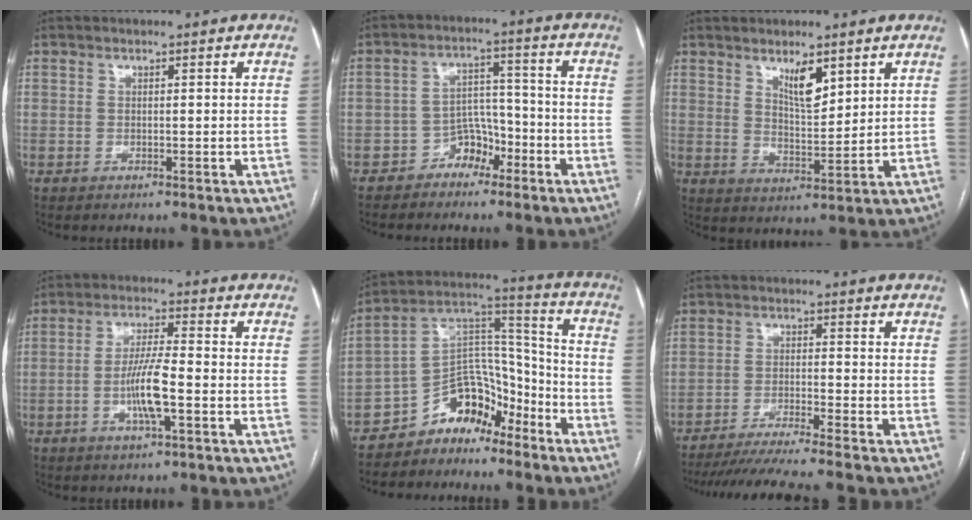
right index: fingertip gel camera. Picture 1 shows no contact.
{"total": 5.2, "force": [-3.4, 3.4, 1.9], "torque": [-0.022, 0.020, -0.056]}
{"total": 5.5, "force": [3.4, 1.5, 4.0], "torque": [-0.075, -0.008, 0.067]}
{"total": 7.6, "force": [-2.1, 0.8, 7.2], "torque": [-0.143, -0.001, -0.042]}
{"total": 11.0, "force": [-8.3, 5.6, 4.6], "torque": [-0.073, 0.050, -0.147]}
{"total": 11.6, "force": [-10.3, -1.7, 5.0], "torque": [-0.058, -0.023, -0.166]}